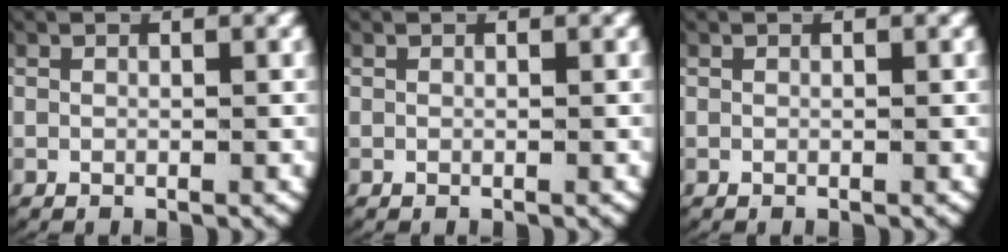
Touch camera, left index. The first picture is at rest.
{"total": 0.0}
{"total": 0.0}